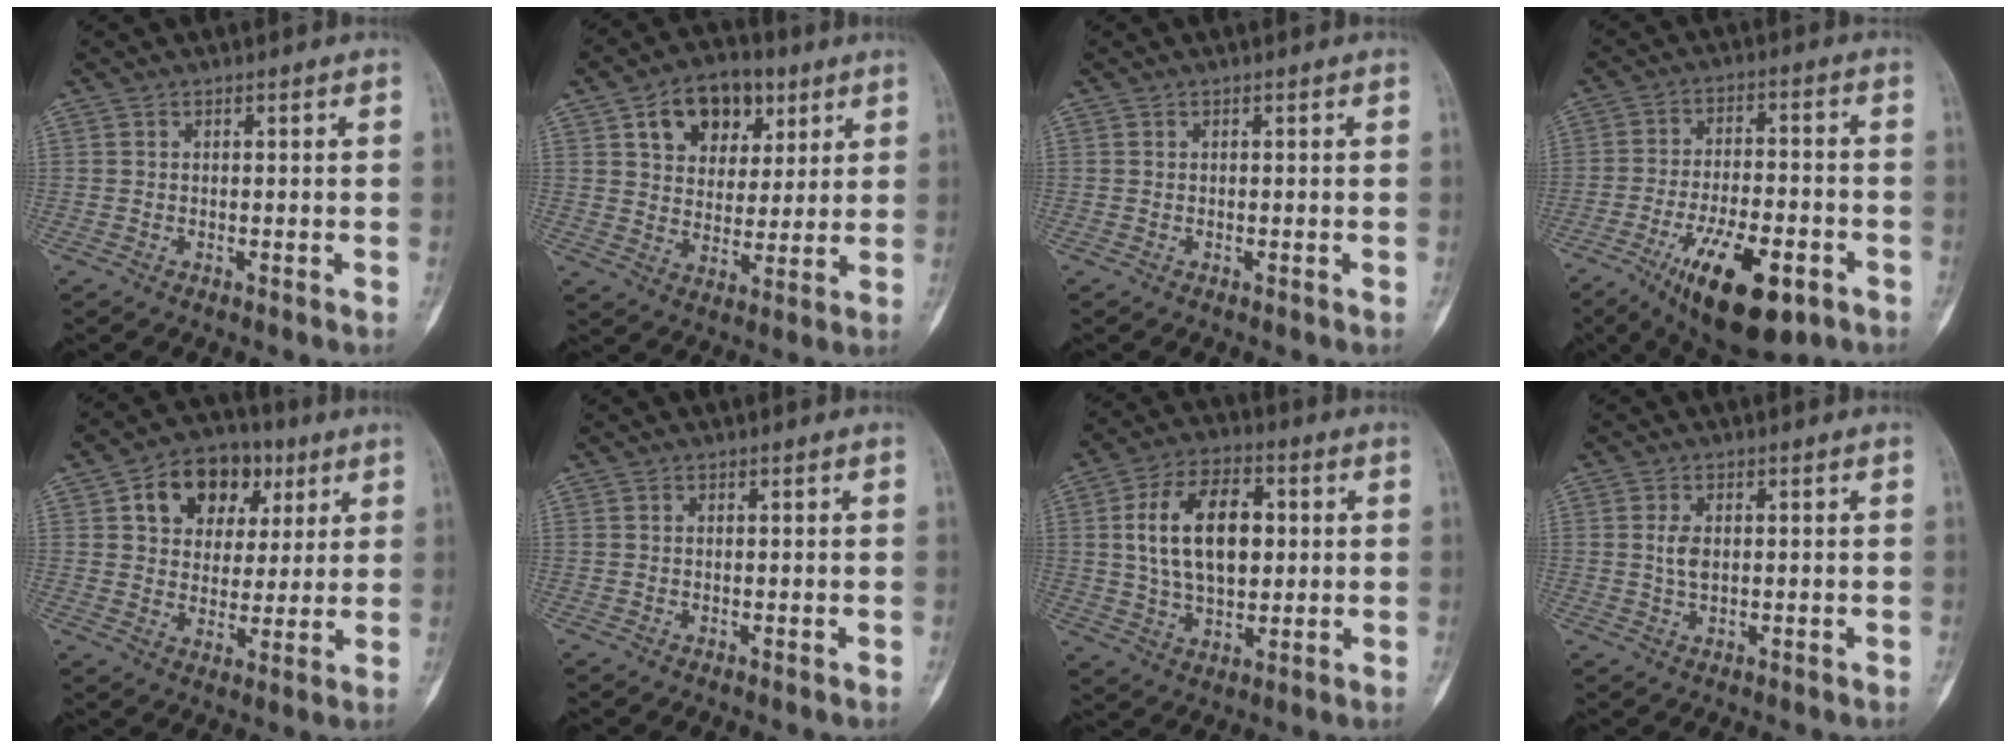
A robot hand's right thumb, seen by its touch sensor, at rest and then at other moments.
{"total": 13.0, "force": [5.9, 9.0, 7.2], "torque": [-0.073, -0.013, 0.097]}
{"total": 0.0}
{"total": 17.1, "force": [-8.3, 6.9, 13.3], "torque": [-0.209, 0.029, -0.121]}
{"total": 13.5, "force": [5.4, 9.9, 7.5], "torque": [-0.073, -0.001, 0.084]}
{"total": 0.0}
{"total": 15.4, "force": [2.3, 9.2, 12.1], "torque": [-0.187, 0.007, 0.040]}
{"total": 2.8, "force": [0.2, 1.6, 2.3], "torque": [-0.043, -0.001, 0.004]}